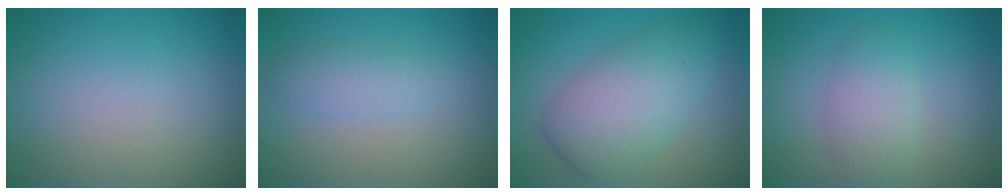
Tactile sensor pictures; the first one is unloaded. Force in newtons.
{"total": 2.0, "press": 2.0, "slide": 0.0}
{"total": 6.4, "press": 6.4, "slide": 0.4}
{"total": 2.9, "press": 2.9, "slide": 0.1}